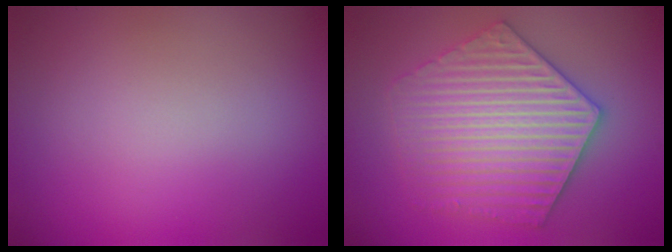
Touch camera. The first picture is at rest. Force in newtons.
{"total": 6.1, "press": 6.1, "slide": 0.8}